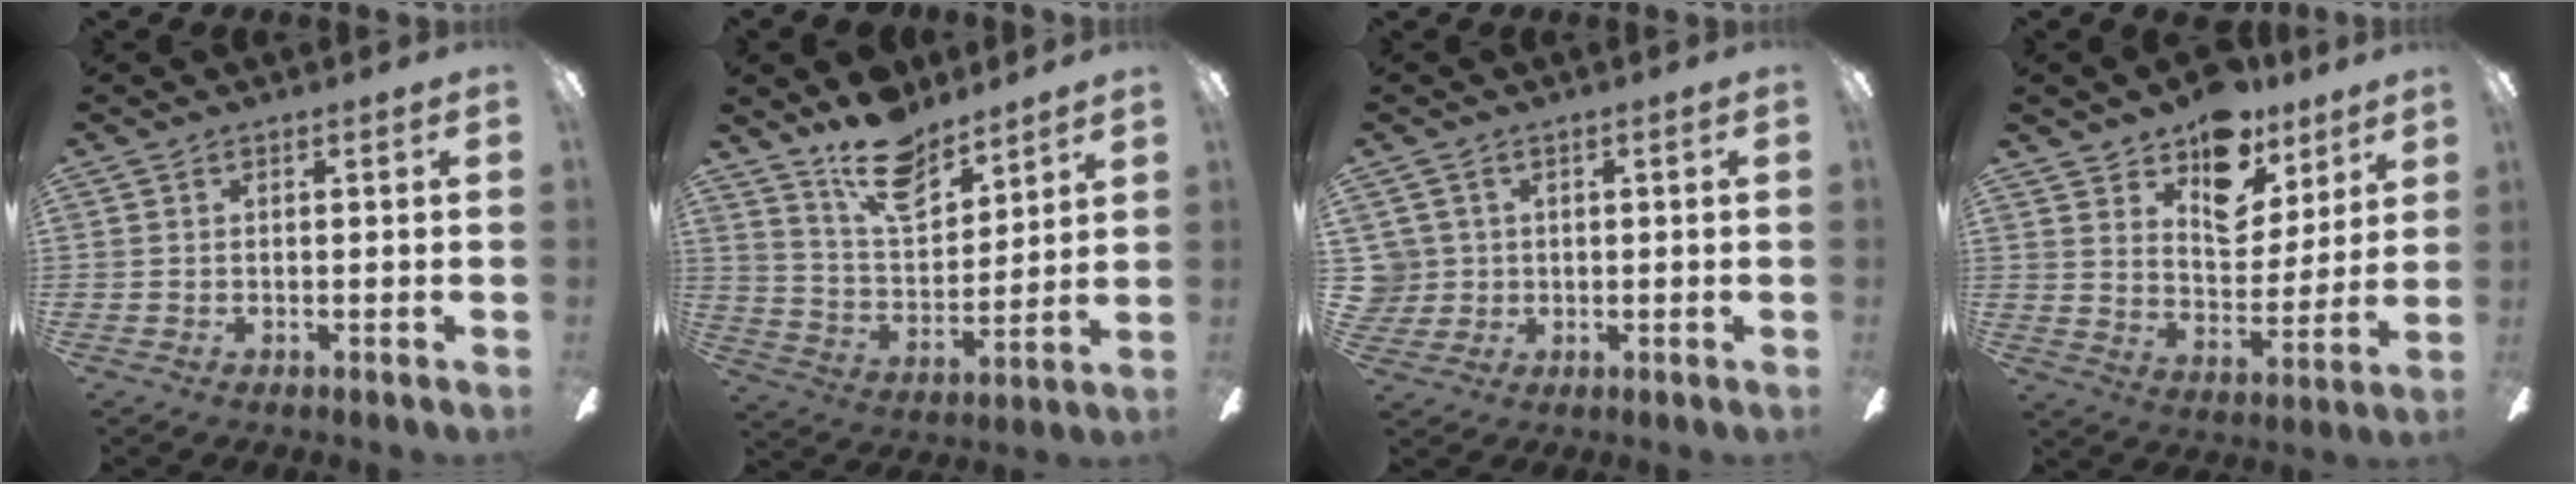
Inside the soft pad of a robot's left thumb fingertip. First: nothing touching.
{"total": 14.4, "force": [11.2, 6.4, 6.3], "torque": [-0.111, -0.065, 0.203]}
{"total": 4.3, "force": [0.9, 4.2, 0.6], "torque": [-0.032, 0.010, 0.019]}
{"total": 14.6, "force": [10.8, 8.0, 5.6], "torque": [-0.082, -0.074, 0.199]}